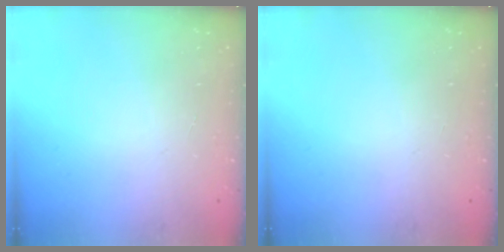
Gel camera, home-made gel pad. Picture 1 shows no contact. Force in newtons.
{"total": 0.0}